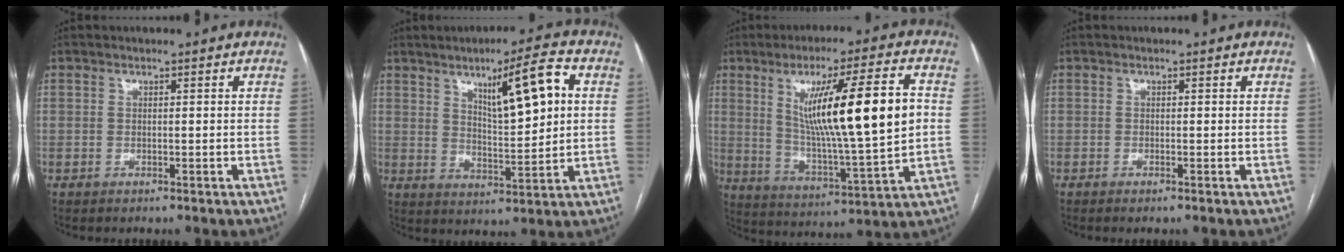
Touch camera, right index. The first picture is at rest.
{"total": 10.9, "force": [3.8, 1.7, 10.1], "torque": [-0.157, 0.003, 0.065]}
{"total": 18.7, "force": [3.3, 1.2, 18.4], "torque": [-0.302, -0.003, 0.055]}
{"total": 0.8, "force": [-0.5, 0.0, 0.5], "torque": [-0.011, -0.001, -0.010]}